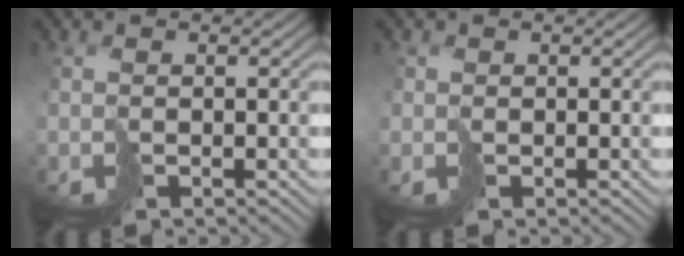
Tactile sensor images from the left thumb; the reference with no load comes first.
{"total": 0.8, "force": [-0.2, 0.8, 0.0], "torque": [0.003, -0.003, -0.001]}